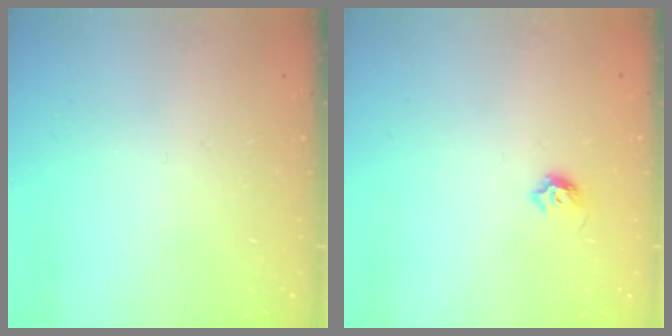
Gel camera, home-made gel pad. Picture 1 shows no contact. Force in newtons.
{"total": 5.0, "press": 4.9, "slide": 0.7}